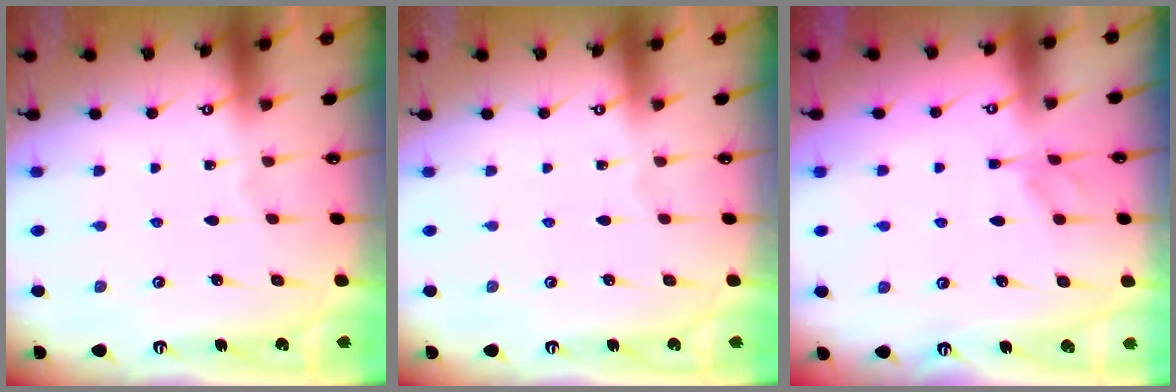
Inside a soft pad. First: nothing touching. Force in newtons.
{"total": 0.0}
{"total": 3.6, "press": 3.6, "slide": 0.4}